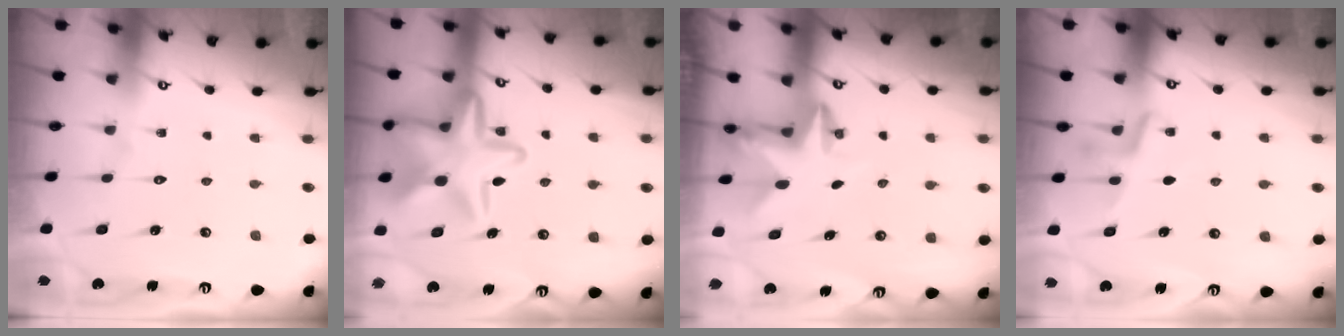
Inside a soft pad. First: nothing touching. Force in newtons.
{"total": 19.7, "press": 19.7, "slide": 1.2}
{"total": 2.4, "press": 2.3, "slide": 0.4}
{"total": 5.6, "press": 5.5, "slide": 1.2}